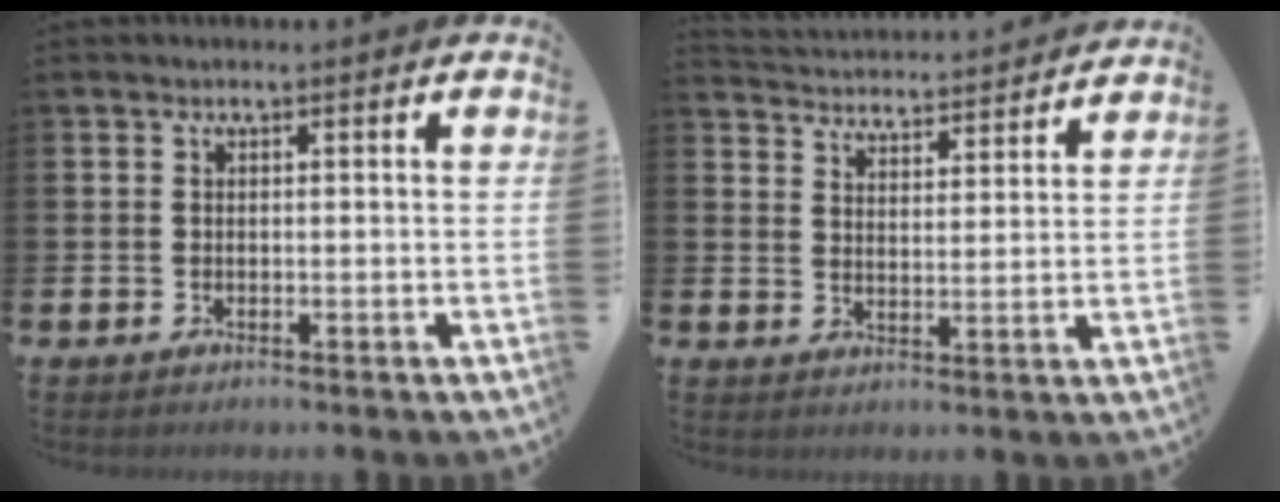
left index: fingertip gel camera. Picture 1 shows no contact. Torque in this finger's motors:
{"motor_torque": [-0.65, -1.12, 0.18, 0.01]}